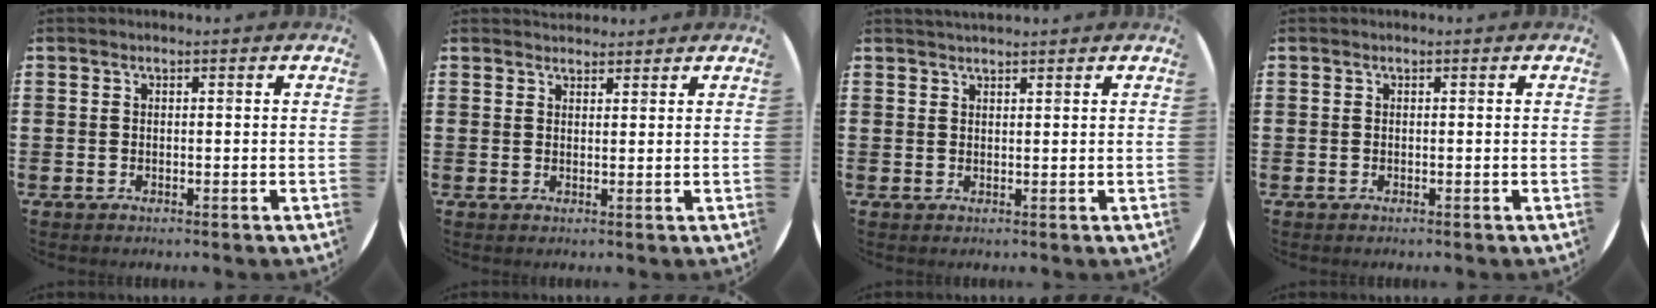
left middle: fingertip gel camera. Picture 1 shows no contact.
{"total": 1.7, "force": [1.6, 0.4, -0.1], "torque": [0.009, -0.001, 0.029]}
{"total": 1.3, "force": [1.3, 0.0, 0.2], "torque": [-0.002, 0.002, 0.024]}
{"total": 0.0}